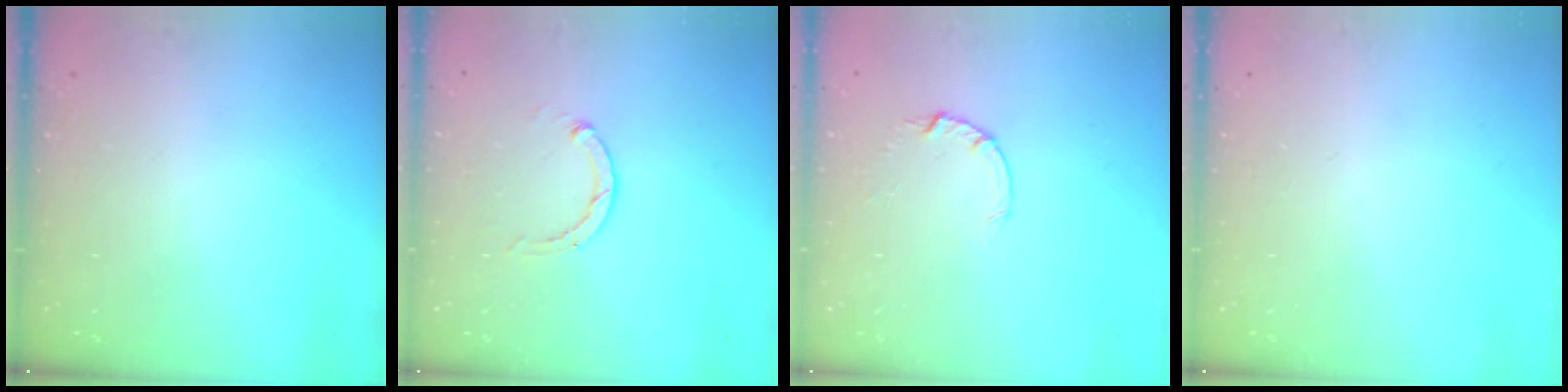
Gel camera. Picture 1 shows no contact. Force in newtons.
{"total": 2.8, "press": 2.8, "slide": 0.5}
{"total": 2.6, "press": 2.6, "slide": 0.4}
{"total": 0.0}